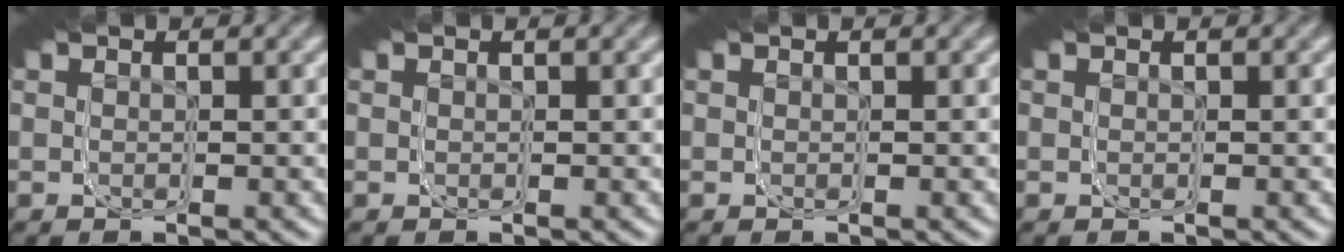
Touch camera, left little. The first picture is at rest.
{"total": 0.0}
{"total": 0.0}
{"total": 0.0}